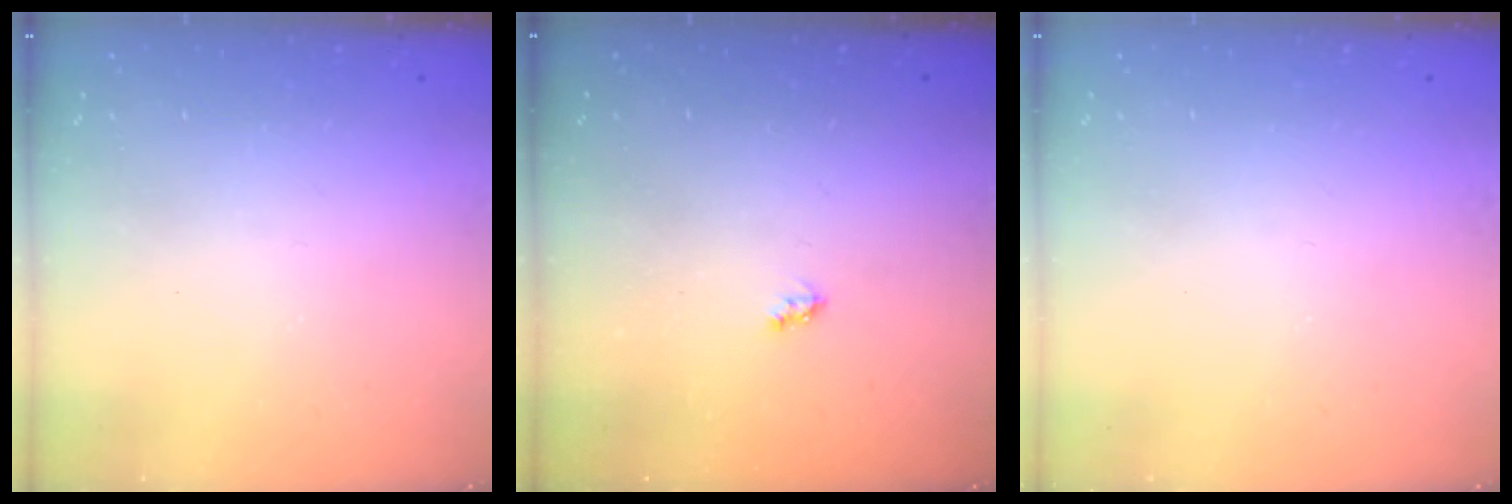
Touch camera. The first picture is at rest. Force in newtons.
{"total": 2.7, "press": 2.7, "slide": 0.4}
{"total": 0.0}